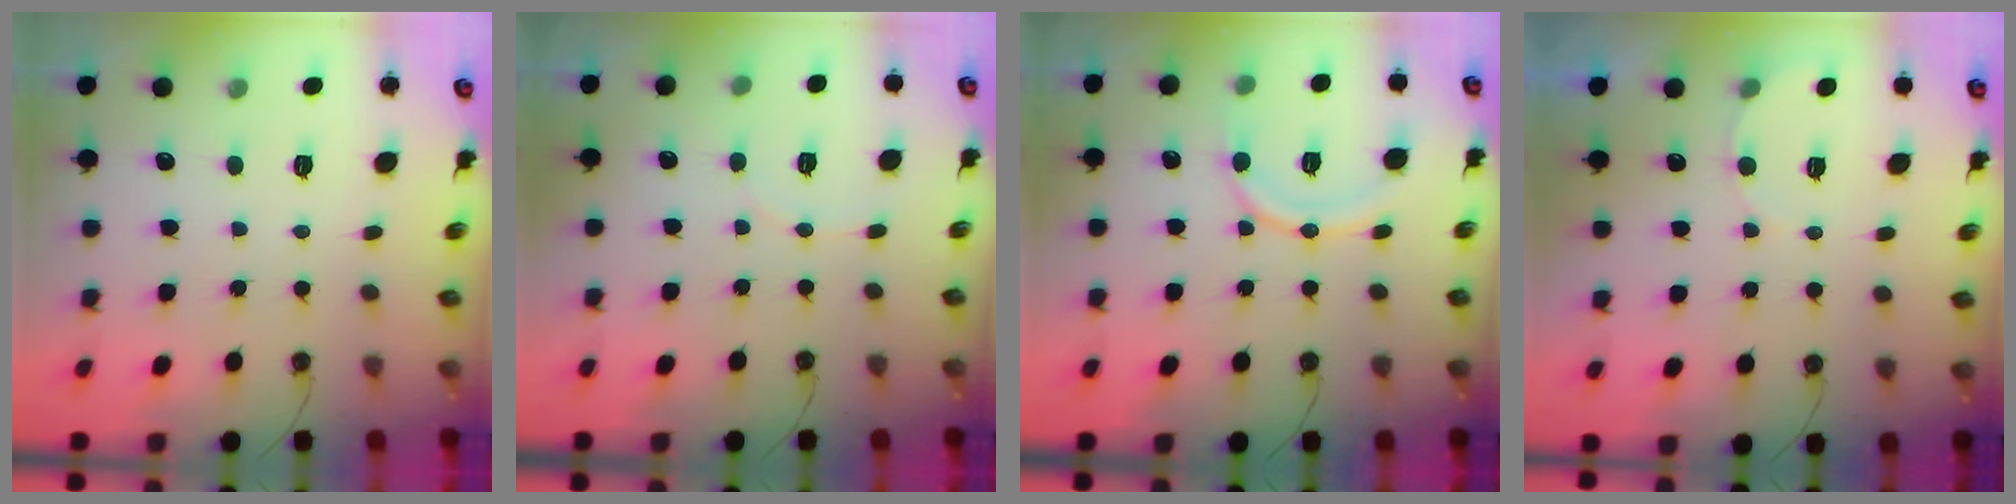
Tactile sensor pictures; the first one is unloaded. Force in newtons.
{"total": 3.2, "press": 3.2, "slide": 0.6}
{"total": 11.7, "press": 11.6, "slide": 1.2}
{"total": 4.3, "press": 4.2, "slide": 0.4}